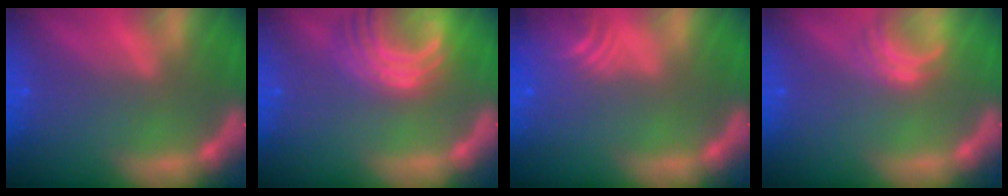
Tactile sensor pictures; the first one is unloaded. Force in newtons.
{"total": 7.6}
{"total": 5.1}
{"total": 2.5}